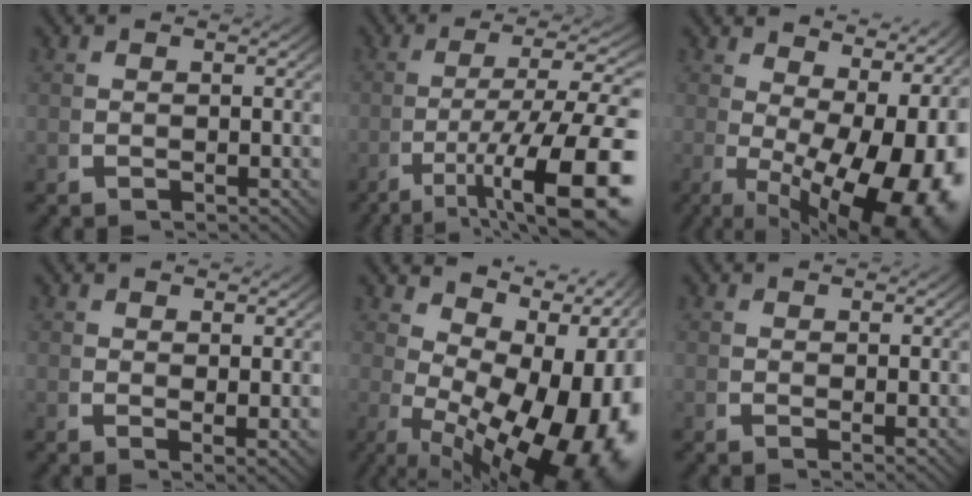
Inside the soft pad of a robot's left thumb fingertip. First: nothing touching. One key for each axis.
{"total": 11.9, "fx": -3.5, "fy": 5.5, "fz": 10.0, "tx": -0.167, "ty": -0.041, "tz": -0.033}
{"total": 15.7, "fx": -2.5, "fy": 9.3, "fz": 12.4, "tx": -0.177, "ty": -0.063, "tz": -0.006}
{"total": 1.6, "fx": 0.9, "fy": 0.2, "fz": 1.2, "tx": -0.015, "ty": -0.007, "tz": 0.018}
{"total": 19.3, "fx": -1.2, "fy": 12.0, "fz": 15.1, "tx": -0.217, "ty": -0.050, "tz": 0.009}
{"total": 0.9, "fx": 0.6, "fy": 0.0, "fz": 0.7, "tx": -0.011, "ty": -0.006, "tz": 0.011}